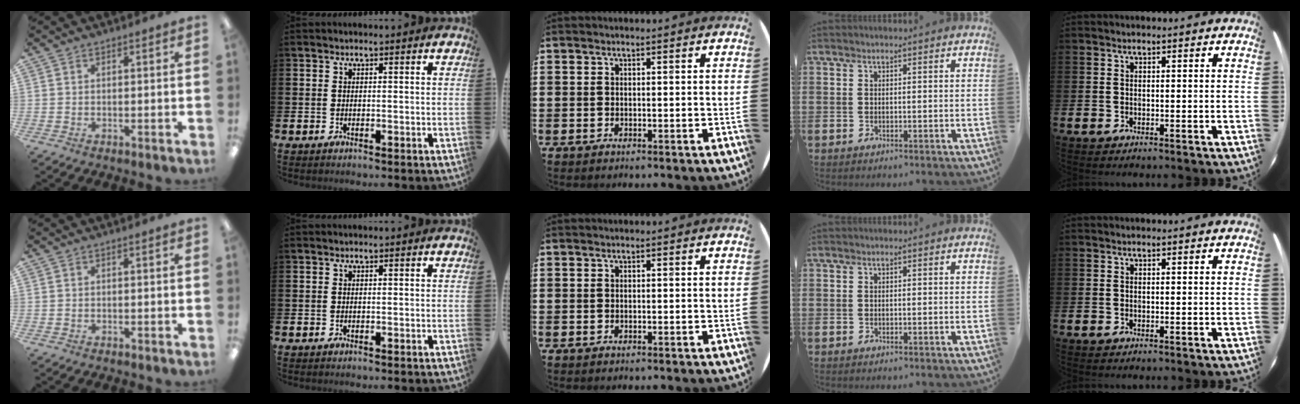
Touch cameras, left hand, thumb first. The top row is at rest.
{}